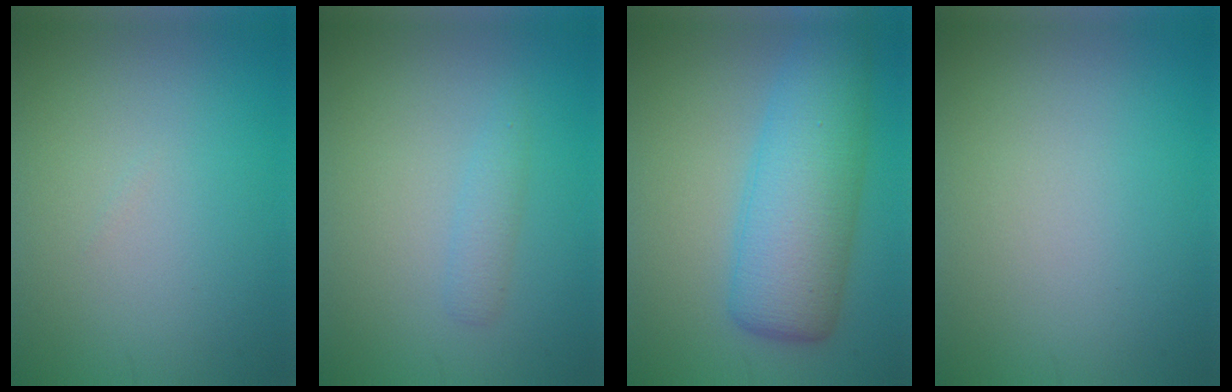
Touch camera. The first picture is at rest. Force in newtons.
{"total": 1.4, "press": 1.4, "slide": 0.1}
{"total": 8.2, "press": 8.2, "slide": 0.2}
{"total": 0.0}